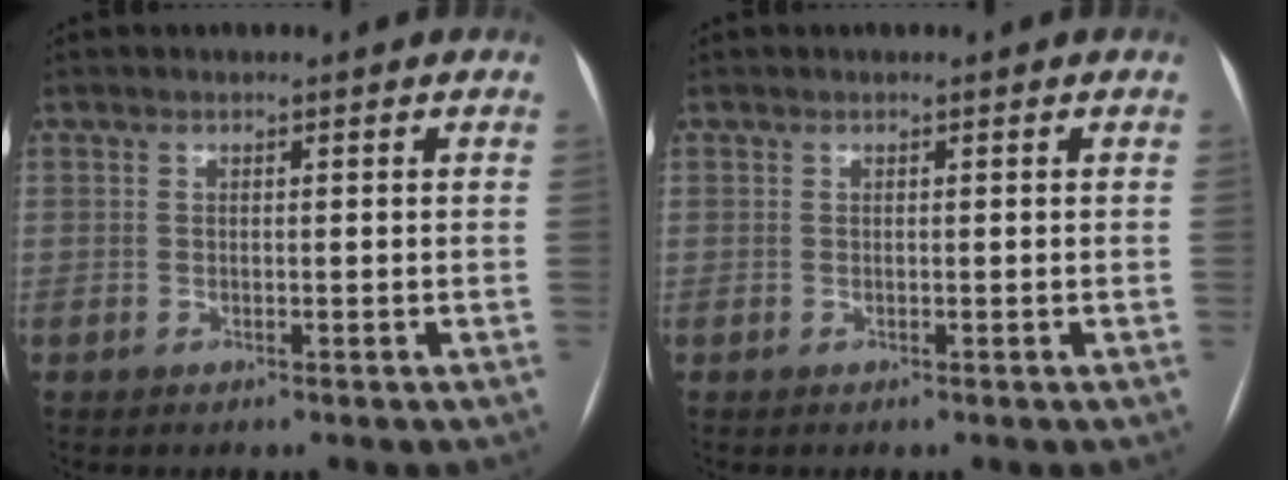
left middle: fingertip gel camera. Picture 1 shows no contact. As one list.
[{"total": 0.0}]